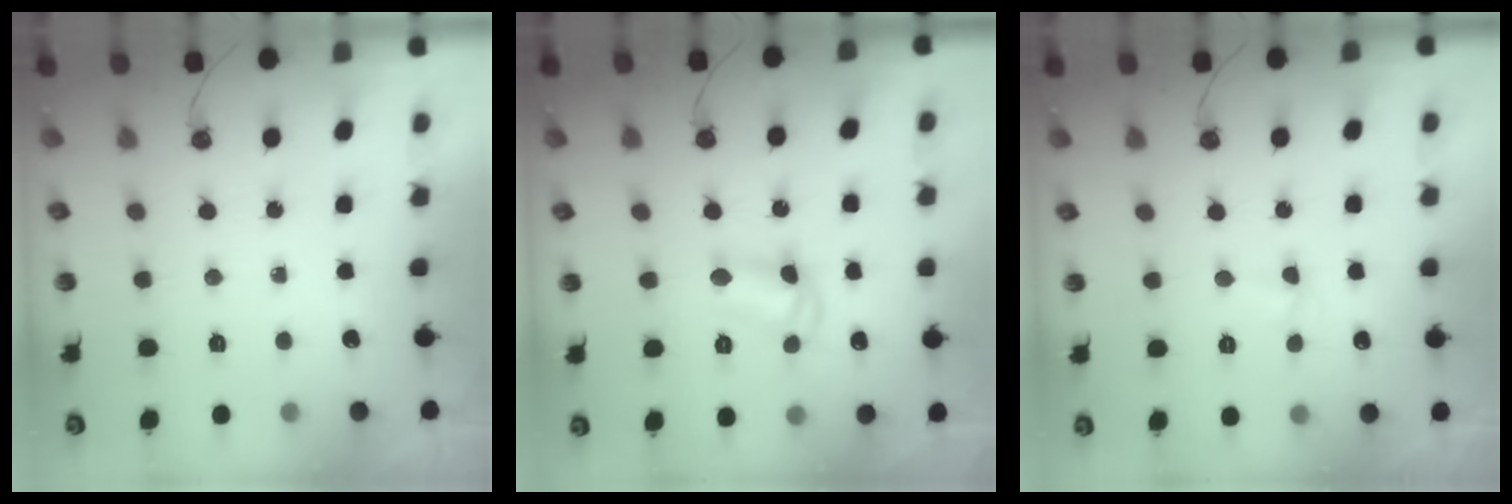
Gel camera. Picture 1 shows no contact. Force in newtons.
{"total": 9.7, "press": 9.7, "slide": 0.7}
{"total": 2.9, "press": 2.7, "slide": 1.0}